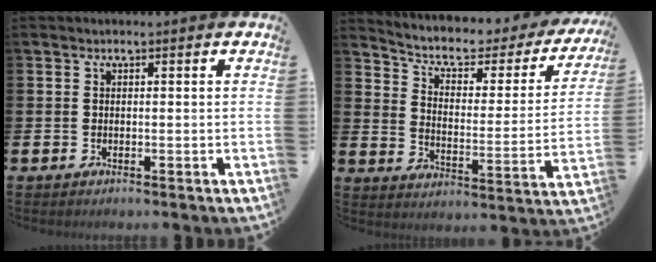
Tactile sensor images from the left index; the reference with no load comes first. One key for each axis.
{"total": 6.1, "fx": 4.9, "fy": 2.4, "fz": 2.7, "tx": -0.078, "ty": -0.037, "tz": 0.075}